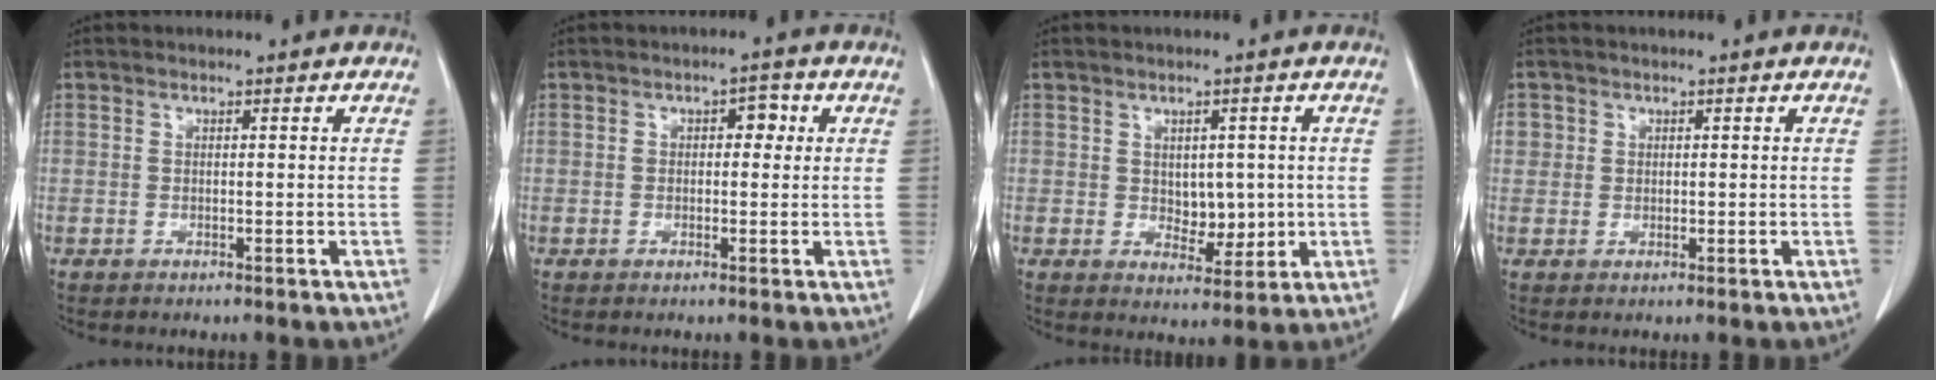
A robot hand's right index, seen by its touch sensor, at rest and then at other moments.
{"total": 2.9, "force": [0.6, 1.7, 2.2], "torque": [-0.026, 0.018, 0.007]}
{"total": 4.9, "force": [0.2, 3.1, 3.7], "torque": [-0.047, -0.002, 0.014]}
{"total": 2.2, "force": [0.5, 2.1, 0.3], "torque": [0.003, 0.001, 0.009]}